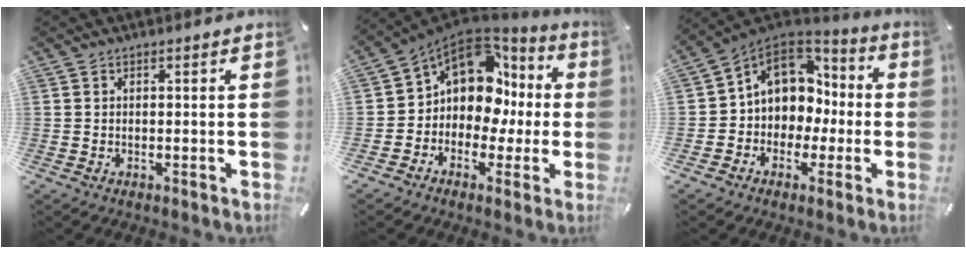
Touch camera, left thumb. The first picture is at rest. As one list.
[{"total": 13.0, "force": [3.3, 10.1, 7.5], "torque": [-0.137, -0.020, 0.059]}, {"total": 10.0, "force": [1.4, 9.4, 3.2], "torque": [-0.072, -0.004, 0.037]}]